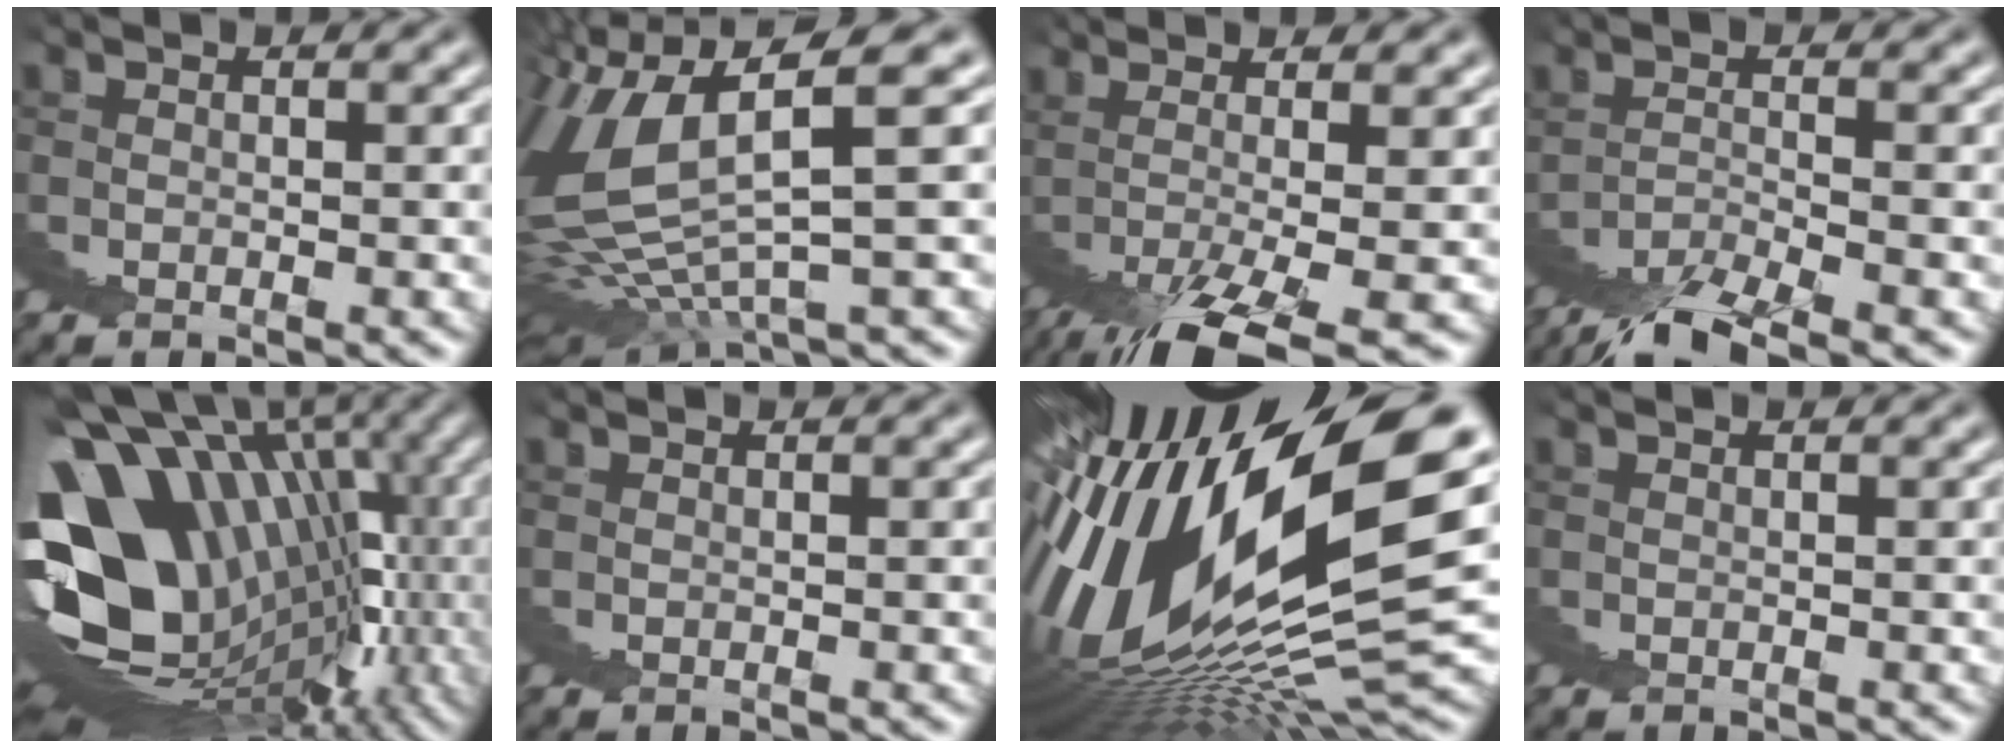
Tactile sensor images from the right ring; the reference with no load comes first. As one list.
[{"total": 5.5, "force": [2.4, 1.5, 4.8], "torque": [-0.109, -0.008, 0.051]}, {"total": 4.6, "force": [0.1, -1.5, 4.4], "torque": [-0.070, 0.011, 0.003]}, {"total": 2.8, "force": [-0.8, -1.1, 2.5], "torque": [-0.040, 0.011, -0.019]}, {"total": 26.5, "force": [0.0, 15.1, 21.7], "torque": [-0.266, -0.006, 0.004]}, {"total": 0.0}, {"total": 15.2, "force": [2.6, 5.1, 14.1], "torque": [-0.183, 0.031, 0.037]}, {"total": 0.0}]